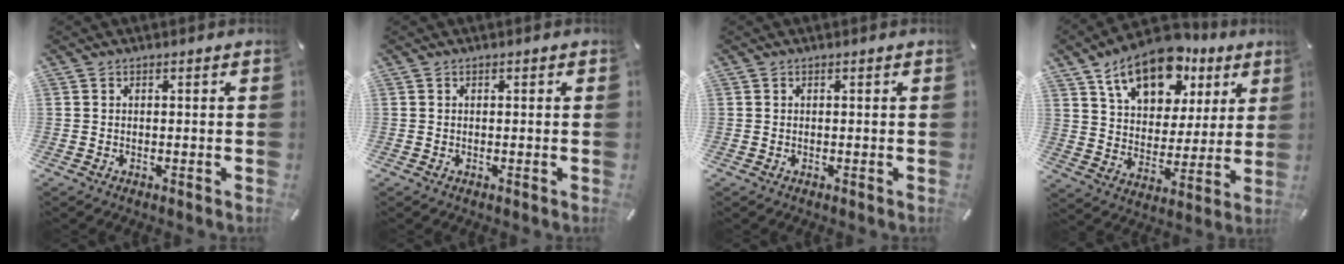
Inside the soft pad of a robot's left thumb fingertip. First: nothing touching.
{"total": 0.0}
{"total": 0.0}
{"total": 16.5, "force": [10.4, 9.8, 8.3], "torque": [-0.139, -0.049, 0.187]}